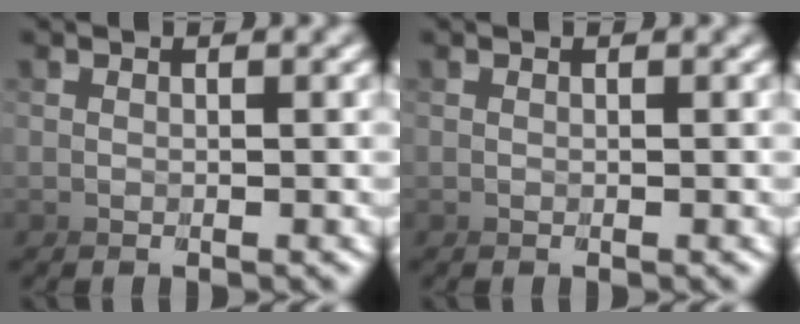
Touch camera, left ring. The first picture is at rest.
{"total": 0.0}